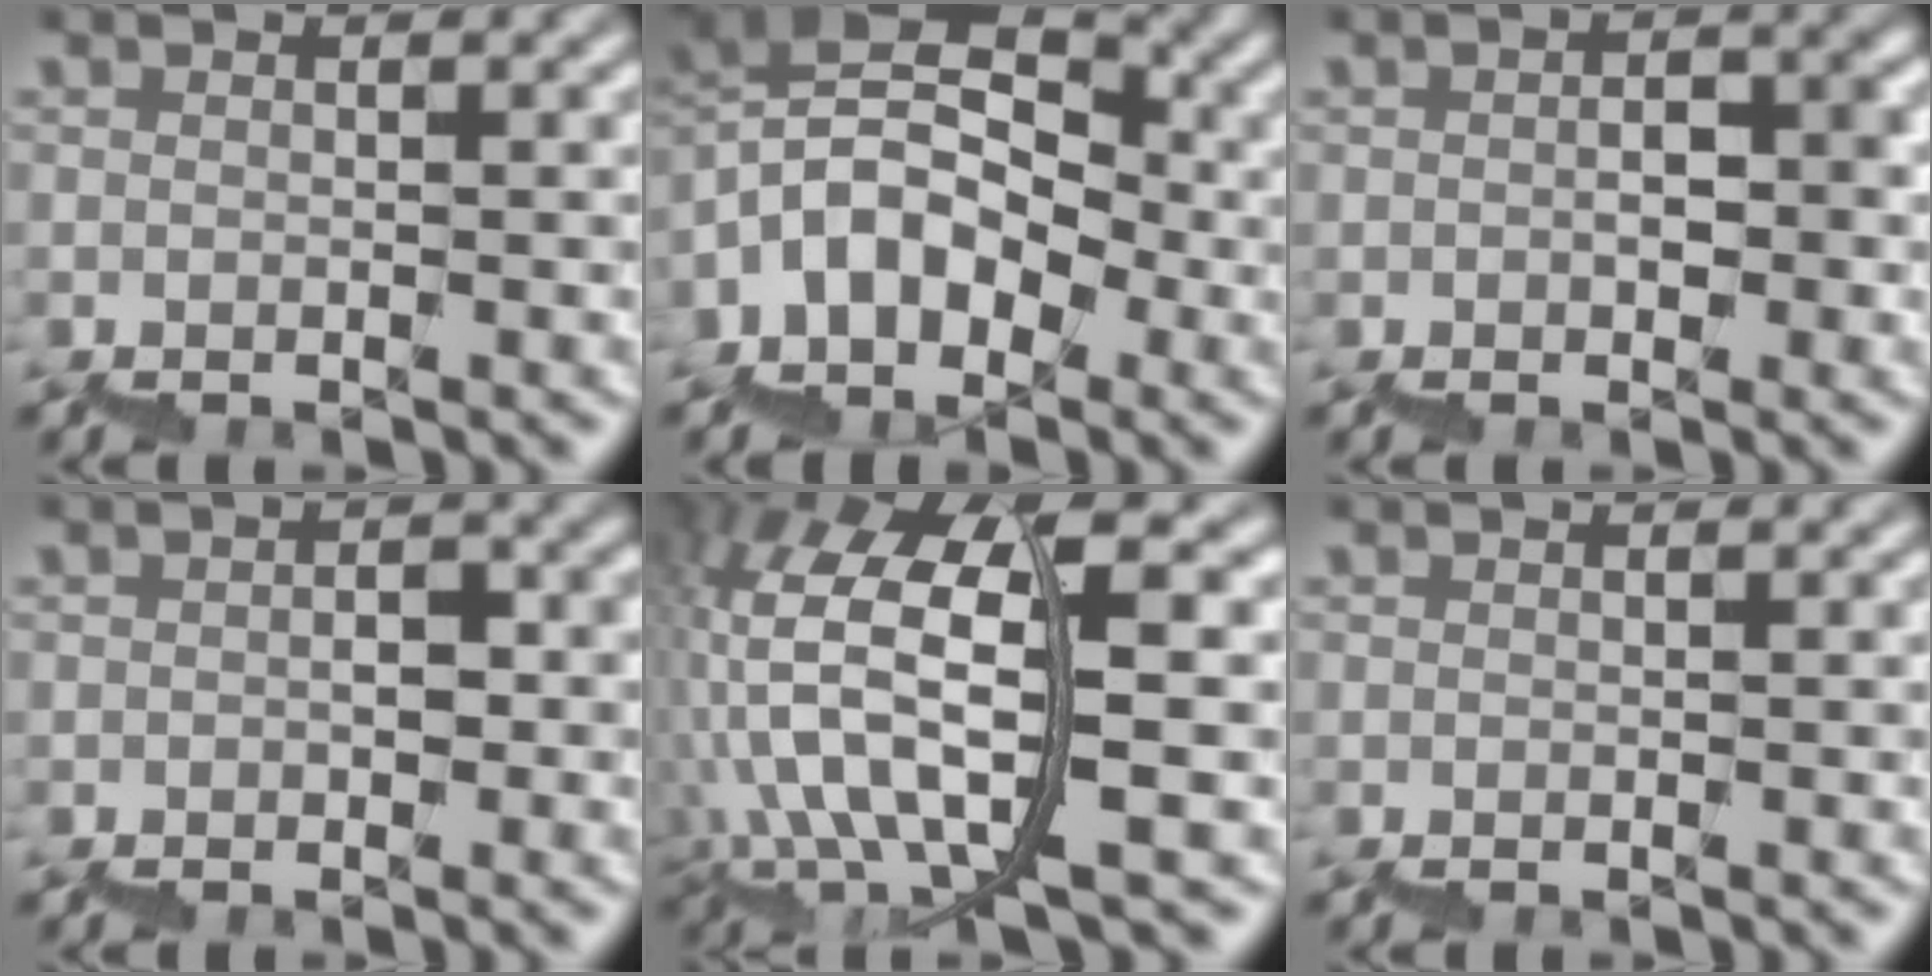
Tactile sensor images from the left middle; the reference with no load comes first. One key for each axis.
{"total": 7.3, "fx": 1.6, "fy": 5.1, "fz": 5.0, "tx": -0.071, "ty": 0.026, "tz": 0.015}
{"total": 1.5, "fx": -0.1, "fy": 0.9, "fz": 1.2, "tx": -0.013, "ty": 0.009, "tz": 0.001}
{"total": 0.9, "fx": -0.1, "fy": 0.6, "fz": 0.7, "tx": -0.008, "ty": 0.006, "tz": 0.001}
{"total": 11.8, "fx": 1.5, "fy": 4.1, "fz": 11.0, "tx": -0.213, "ty": 0.020, "tz": 0.035}
{"total": 0.0}